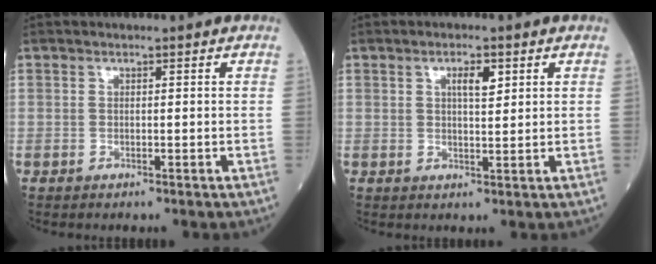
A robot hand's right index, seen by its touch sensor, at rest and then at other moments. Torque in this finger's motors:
{"motor_torque": [0.01, 0.01, 0.03, 0.04]}